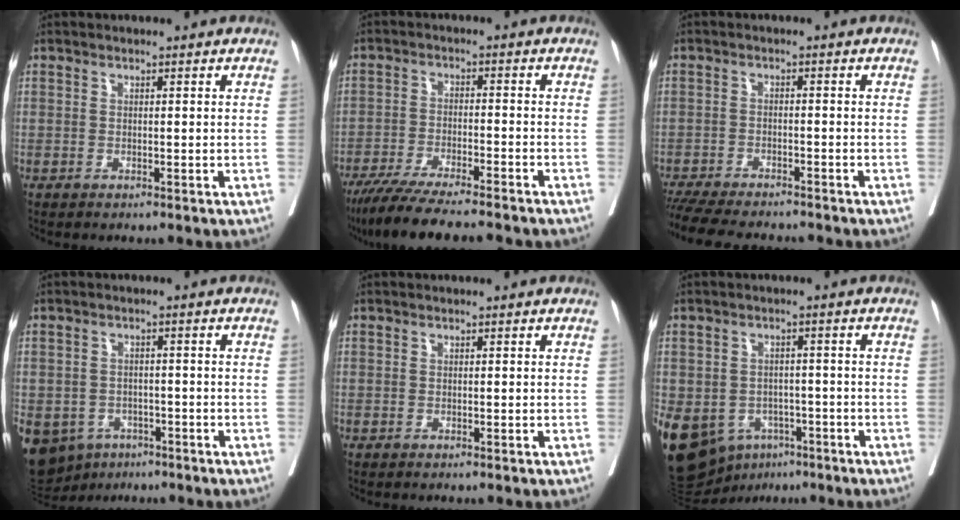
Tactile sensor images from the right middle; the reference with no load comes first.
{"total": 13.5, "force": [-11.5, 0.9, 7.0], "torque": [-0.109, -0.036, -0.179]}
{"total": 11.6, "force": [-10.5, 1.9, 4.7], "torque": [-0.081, -0.017, -0.155]}
{"total": 14.8, "force": [-7.5, 11.4, 5.5], "torque": [-0.163, -0.004, -0.096]}
{"total": 0.0}
{"total": 21.1, "force": [-9.6, 16.0, 10.0], "torque": [-0.299, -0.013, -0.130]}